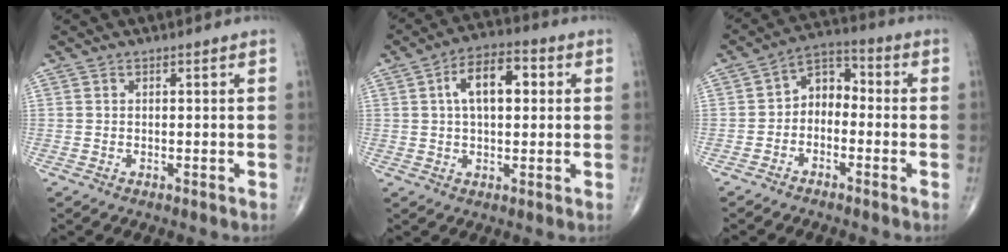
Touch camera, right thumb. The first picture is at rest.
{"total": 10.1, "force": [2.2, 5.3, 8.3], "torque": [-0.124, 0.020, 0.028]}
{"total": 6.5, "force": [-1.4, 4.7, 4.3], "torque": [-0.043, 0.038, -0.045]}